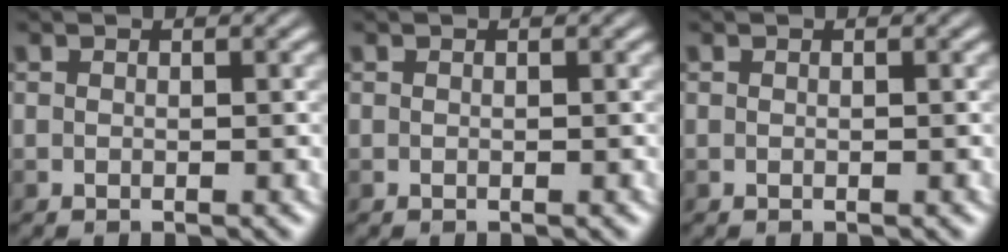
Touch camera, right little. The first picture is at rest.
{"total": 0.0}
{"total": 0.0}